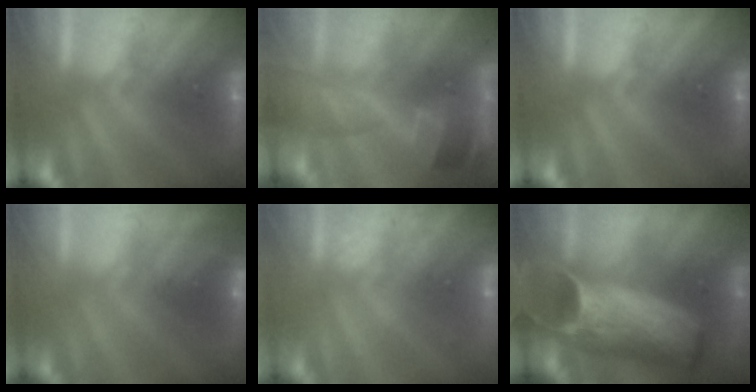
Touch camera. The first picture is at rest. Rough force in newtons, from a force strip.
{"total": 10.0}
{"total": 0.0}
{"total": 2.9}
{"total": 2.1}
{"total": 8.9}